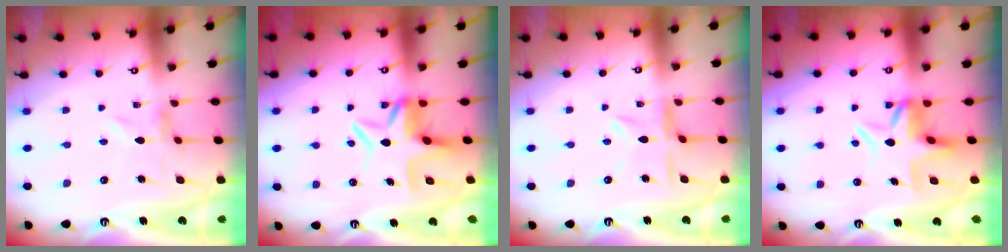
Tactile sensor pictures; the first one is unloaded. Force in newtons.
{"total": 6.7, "press": 6.6, "slide": 0.9}
{"total": 5.8, "press": 5.7, "slide": 0.6}
{"total": 7.3, "press": 6.9, "slide": 2.4}